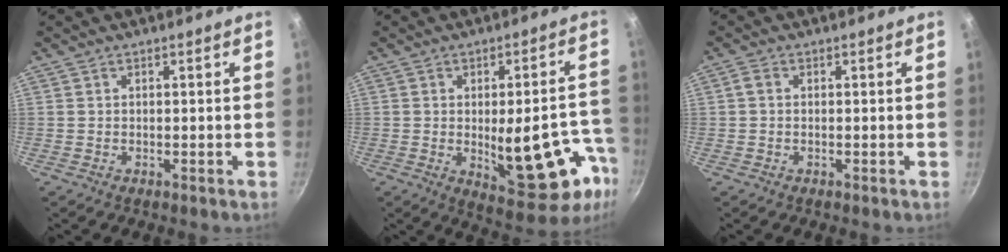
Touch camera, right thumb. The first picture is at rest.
{"total": 19.1, "force": [-5.2, 8.4, 16.3], "torque": [-0.156, 0.010, -0.052]}
{"total": 1.3, "force": [0.1, 0.7, 1.0], "torque": [-0.028, 0.006, 0.000]}